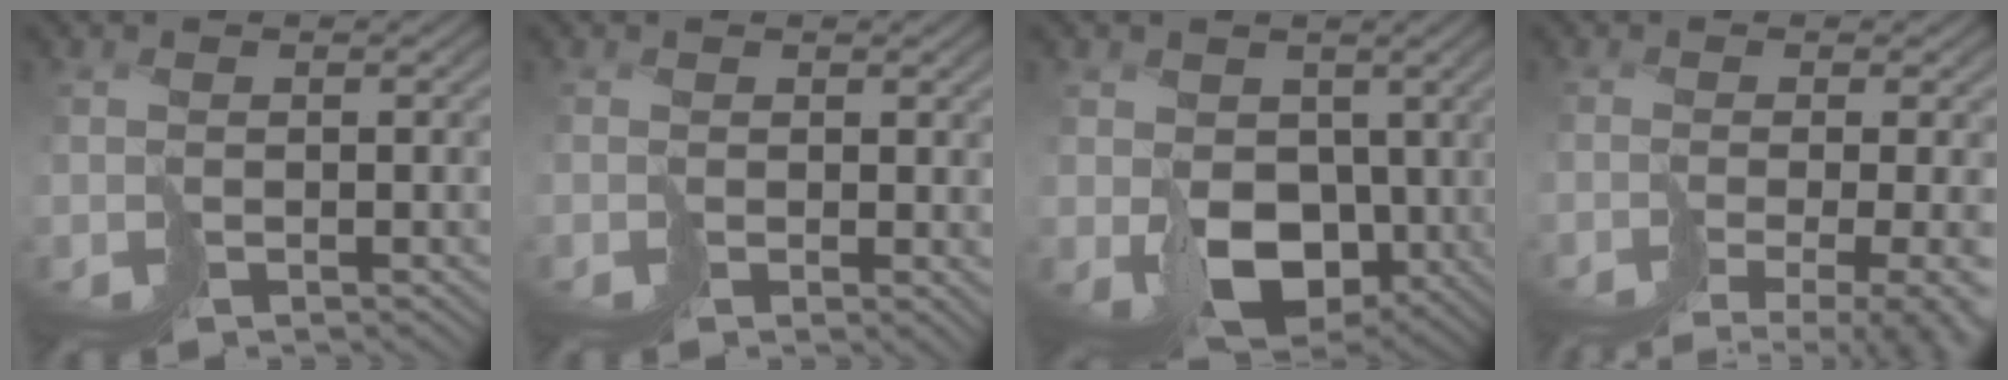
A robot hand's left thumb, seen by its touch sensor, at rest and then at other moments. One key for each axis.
{"total": 0.9, "fx": 0.9, "fy": 0.3, "fz": 0.2, "tx": -0.001, "ty": 0.001, "tz": 0.013}
{"total": 7.8, "fx": -0.1, "fy": 6.1, "fz": 4.9, "tx": -0.105, "ty": -0.021, "tz": 0.001}
{"total": 8.7, "fx": -5.1, "fy": 2.9, "fz": 6.4, "tx": -0.078, "ty": -0.021, "tz": -0.018}